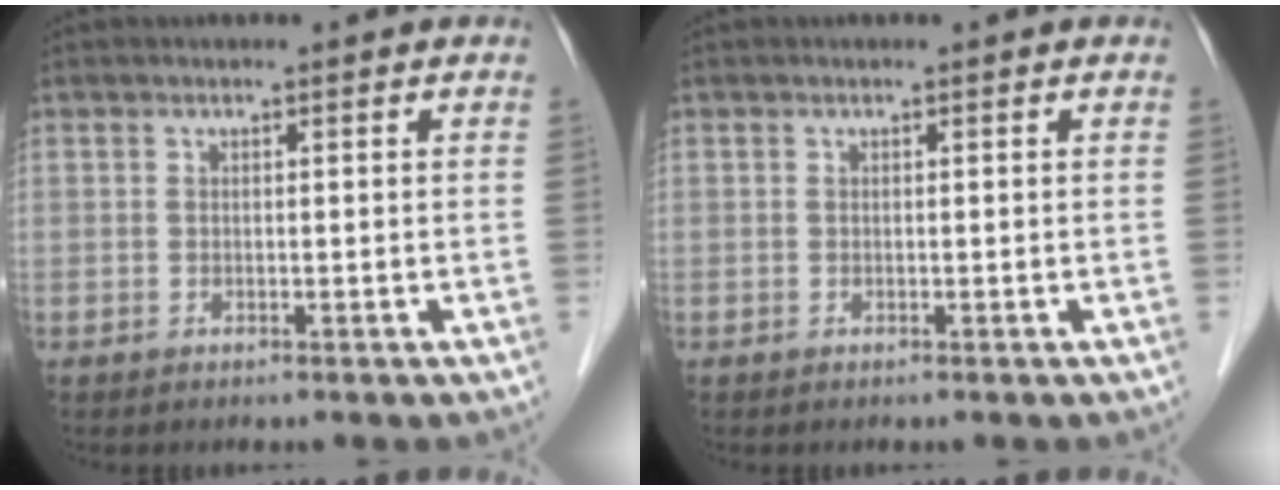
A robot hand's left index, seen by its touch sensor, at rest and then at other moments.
{"total": 0.0}